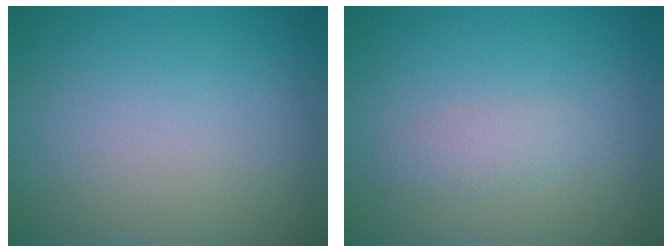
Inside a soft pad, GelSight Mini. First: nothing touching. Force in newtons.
{"total": 1.4, "press": 1.4, "slide": 0.1}